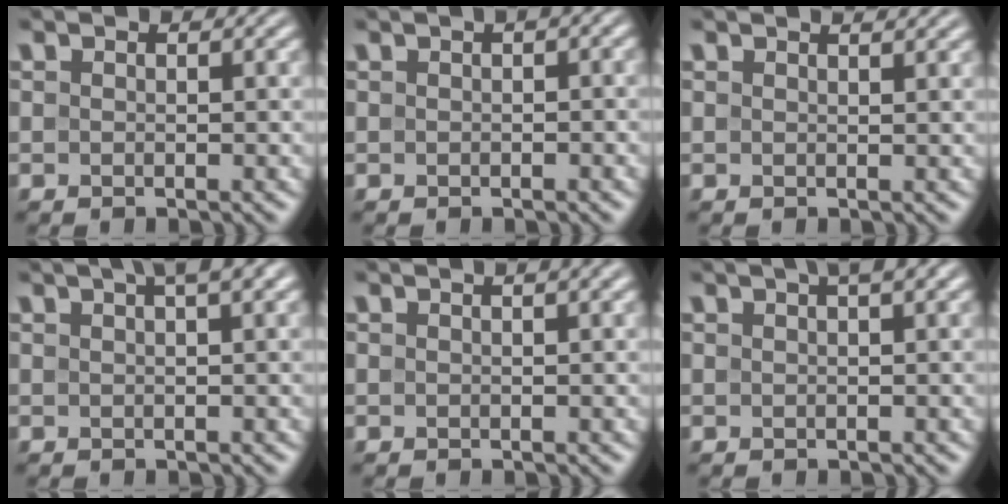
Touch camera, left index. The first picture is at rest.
{"total": 2.3, "force": [0.7, 0.7, 2.1], "torque": [-0.022, 0.011, 0.004]}
{"total": 2.0, "force": [1.7, 0.6, 0.9], "torque": [-0.006, 0.008, 0.006]}
{"total": 3.8, "force": [2.2, 0.8, 3.0], "torque": [-0.036, 0.017, 0.028]}
{"total": 2.5, "force": [1.1, 0.9, 2.0], "torque": [-0.016, 0.009, 0.005]}
{"total": 2.9, "force": [1.6, 0.6, 2.3], "torque": [-0.024, 0.012, 0.020]}